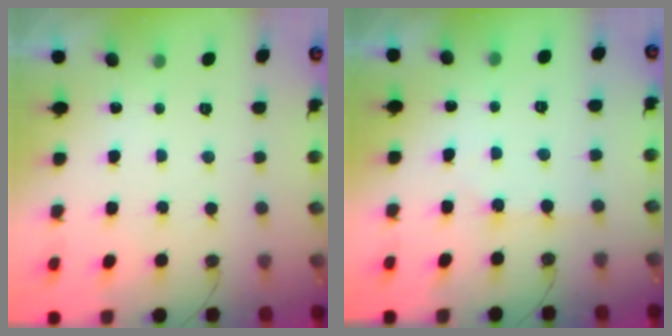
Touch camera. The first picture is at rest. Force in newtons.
{"total": 2.9, "press": 2.8, "slide": 0.5}